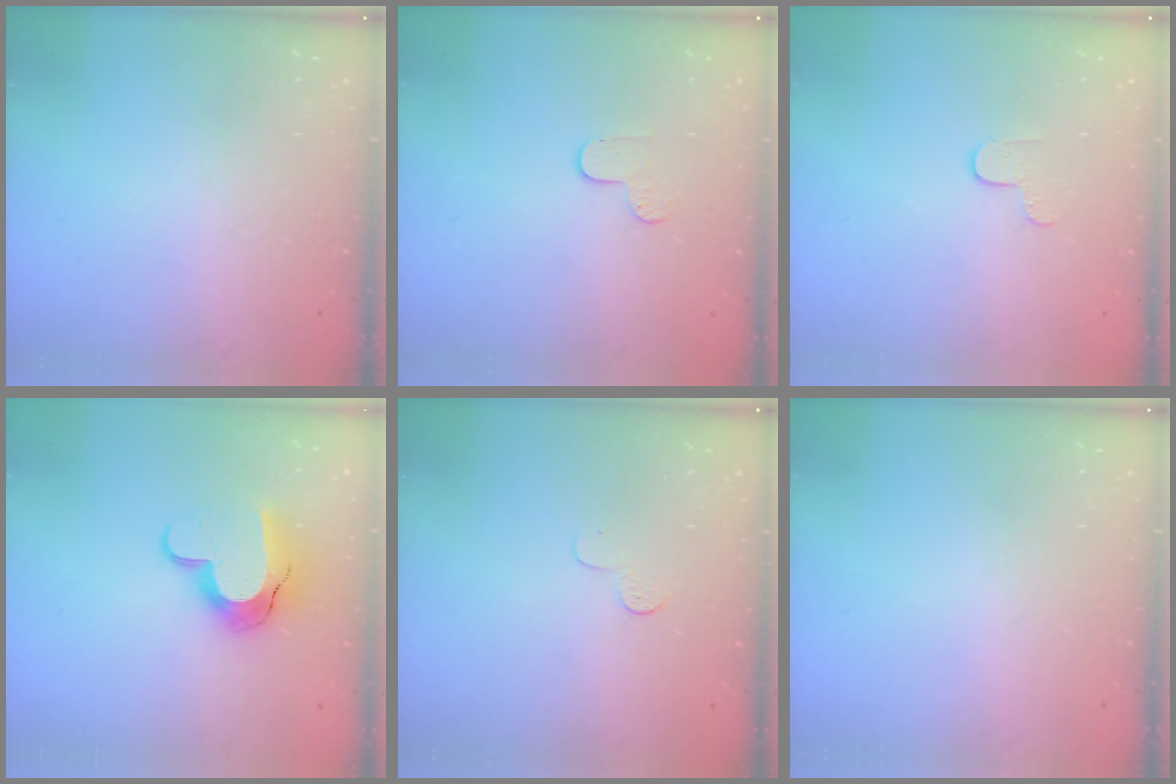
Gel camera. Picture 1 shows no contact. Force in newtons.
{"total": 3.8, "press": 3.8, "slide": 0.3}
{"total": 4.7, "press": 4.6, "slide": 0.4}
{"total": 12.9, "press": 12.9, "slide": 0.9}
{"total": 3.6, "press": 3.5, "slide": 0.3}
{"total": 0.0}